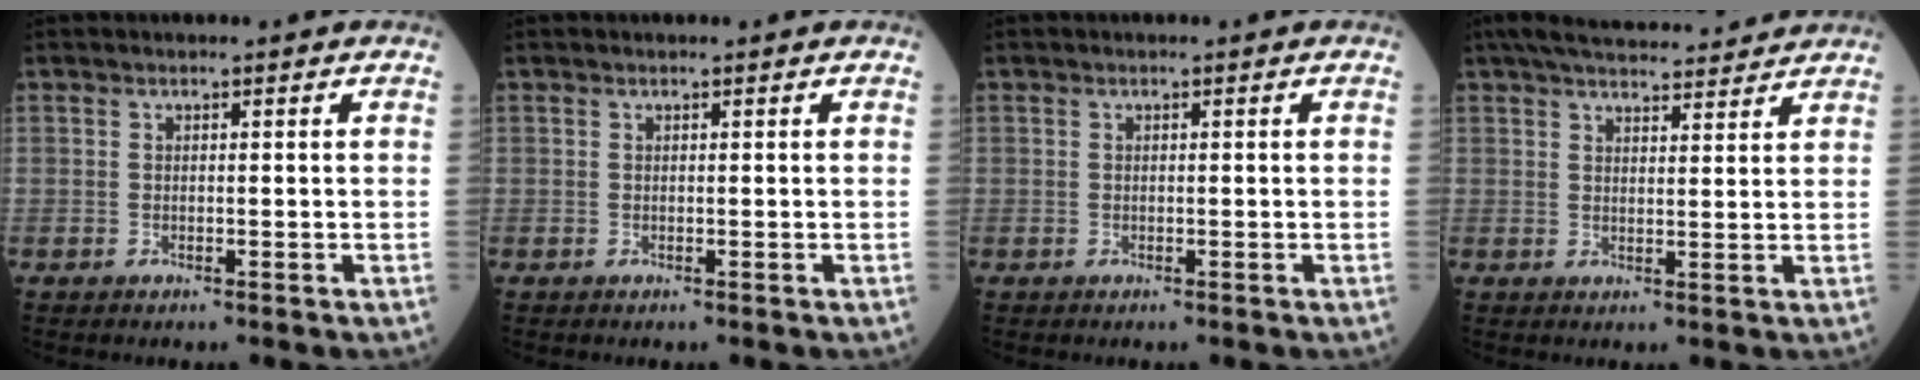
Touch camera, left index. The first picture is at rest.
{"total": 0.0}
{"total": 0.0}
{"total": 14.2, "force": [13.0, 2.2, 5.3], "torque": [-0.080, 0.036, 0.184]}